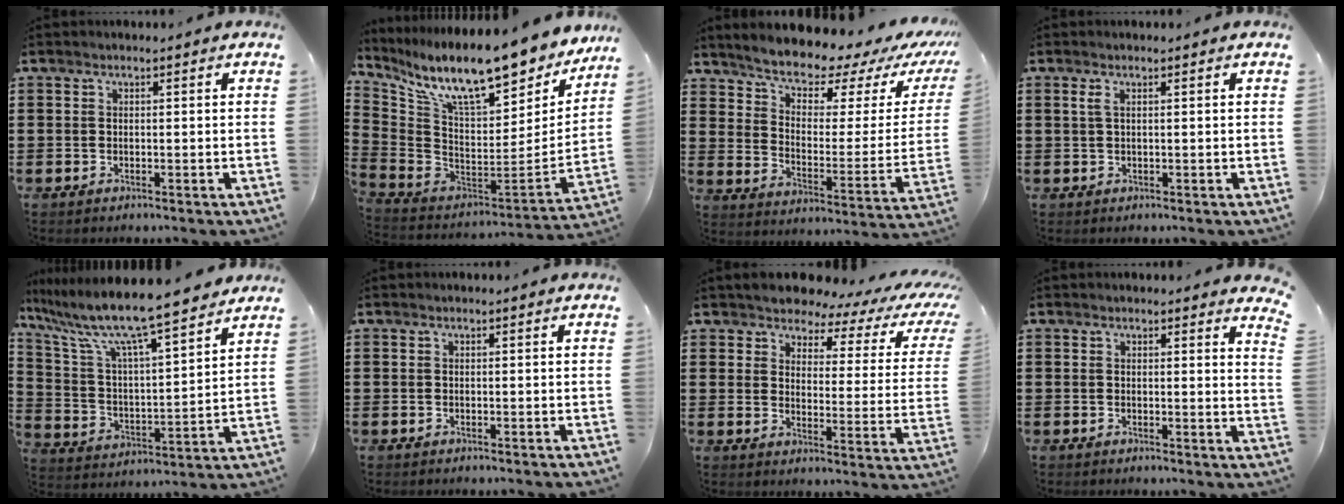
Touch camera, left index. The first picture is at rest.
{"total": 13.4, "force": [10.3, 2.7, 8.2], "torque": [-0.166, -0.080, 0.171]}
{"total": 6.9, "force": [6.5, 1.5, 2.0], "torque": [-0.059, -0.057, 0.106]}
{"total": 1.2, "force": [0.4, 0.2, 1.1], "torque": [-0.023, 0.001, 0.006]}
{"total": 10.5, "force": [9.0, 0.1, 5.3], "torque": [-0.140, -0.062, 0.149]}
{"total": 0.0}
{"total": 4.2, "force": [3.7, 1.7, 1.0], "torque": [-0.040, -0.027, 0.057]}
{"total": 1.5, "force": [1.4, 0.1, 0.5], "torque": [-0.007, -0.001, 0.025]}